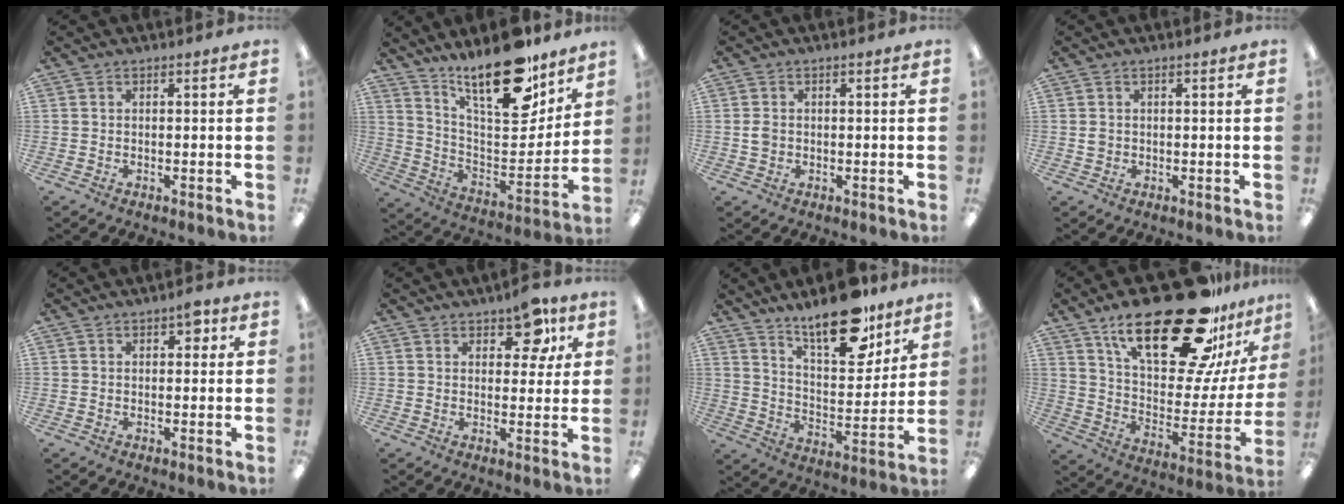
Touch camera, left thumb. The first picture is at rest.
{"total": 21.1, "force": [16.8, 6.5, 10.9], "torque": [-0.175, -0.122, 0.287]}
{"total": 1.8, "force": [-0.1, 1.5, 1.1], "torque": [-0.021, 0.004, -0.002]}
{"total": 1.2, "force": [0.0, 1.1, 0.5], "torque": [-0.010, 0.005, -0.001]}
{"total": 3.5, "force": [1.7, 1.9, 2.4], "torque": [-0.027, -0.004, 0.023]}
{"total": 8.4, "force": [5.0, 4.6, 5.0], "torque": [-0.047, -0.021, 0.082]}
{"total": 17.2, "force": [13.6, 6.0, 8.7], "torque": [-0.132, -0.088, 0.233]}
{"total": 31.6, "force": [19.9, 11.8, 21.5], "torque": [-0.322, -0.126, 0.332]}